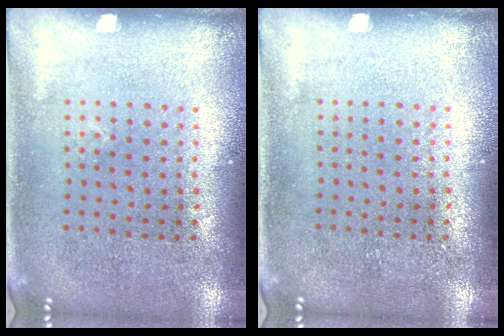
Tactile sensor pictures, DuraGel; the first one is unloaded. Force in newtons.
{"total": 0.0}